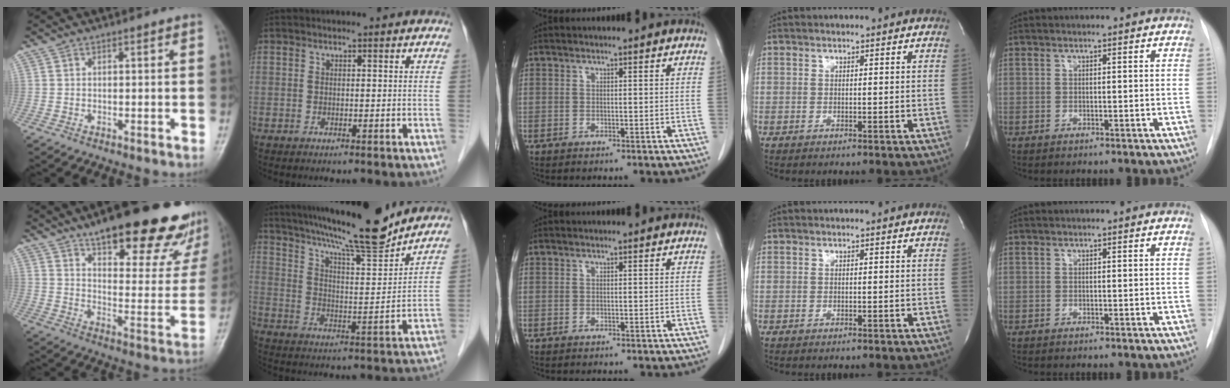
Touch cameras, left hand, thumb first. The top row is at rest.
{"thumb": {"total": 27.2, "force": [18.6, 9.0, 17.7], "torque": [-0.198, -0.074, 0.249]}, "index": {"total": 17.4, "force": [15.1, 0.5, 8.6], "torque": [-0.143, 0.003, 0.234]}}